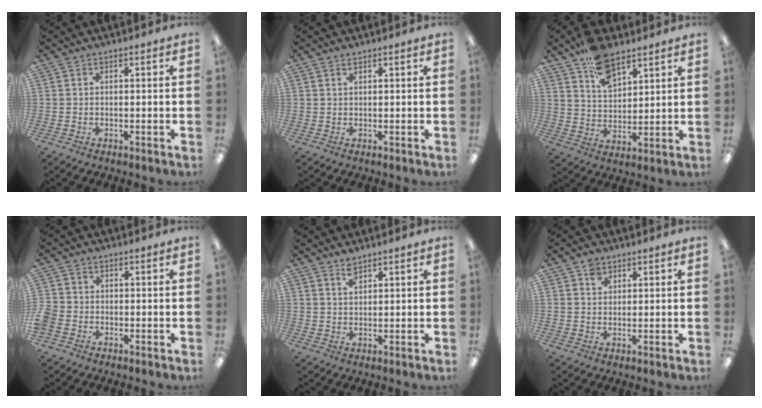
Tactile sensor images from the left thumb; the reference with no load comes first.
{"total": 0.8, "force": [0.6, 0.2, 0.4], "torque": [-0.010, 0.000, 0.011]}
{"total": 10.5, "force": [7.2, 5.5, 5.3], "torque": [-0.083, -0.036, 0.130]}
{"total": 3.1, "force": [-1.4, 2.4, 1.3], "torque": [-0.025, 0.006, -0.026]}
{"total": 2.1, "force": [1.9, 0.5, 0.7], "torque": [-0.009, -0.007, 0.035]}
{"total": 2.5, "force": [1.6, 1.8, 0.7], "torque": [-0.008, -0.004, 0.030]}